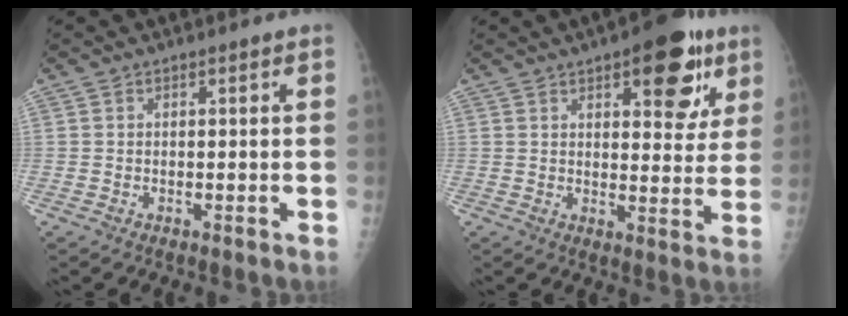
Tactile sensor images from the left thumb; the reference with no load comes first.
{"total": 14.0, "force": [7.1, 5.9, 10.5], "torque": [-0.087, -0.022, 0.087]}